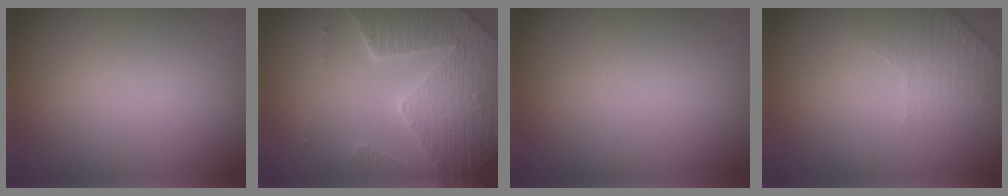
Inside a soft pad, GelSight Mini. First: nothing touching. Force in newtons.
{"total": 7.5, "press": 7.3, "slide": 2.0}
{"total": 0.0}
{"total": 1.7, "press": 1.3, "slide": 1.1}